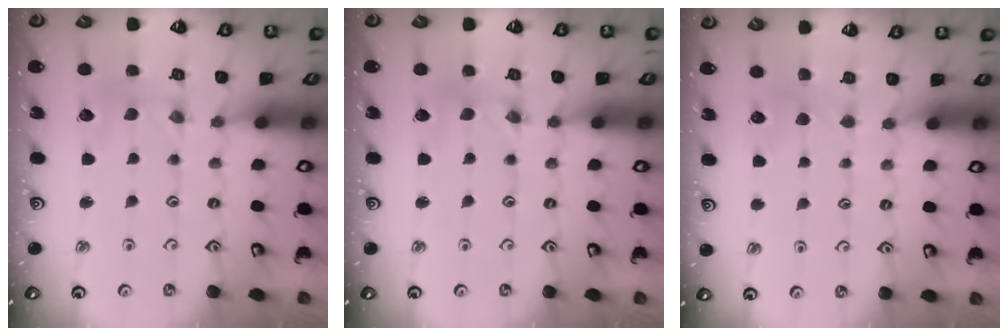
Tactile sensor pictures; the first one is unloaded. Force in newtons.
{"total": 1.7, "press": 1.6, "slide": 0.3}
{"total": 3.5, "press": 3.5, "slide": 0.5}